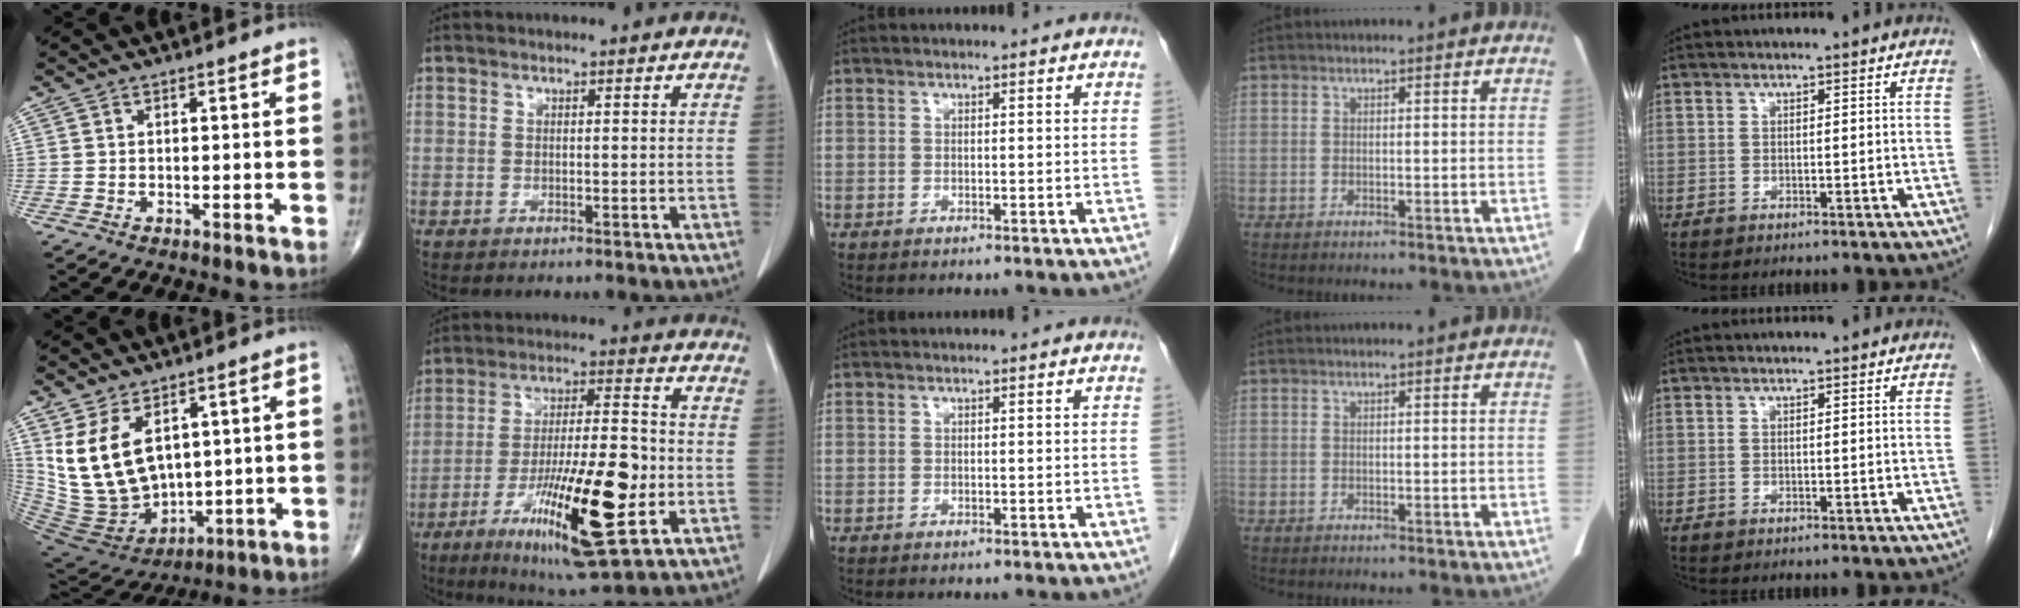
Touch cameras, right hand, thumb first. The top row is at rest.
{"thumb": {"total": 14.6, "force": [4.6, 9.5, 10.1], "torque": [-0.165, -0.026, 0.123]}, "index": {"total": 19.2, "force": [-6.0, 3.2, 17.9], "torque": [-0.321, -0.018, -0.091]}}